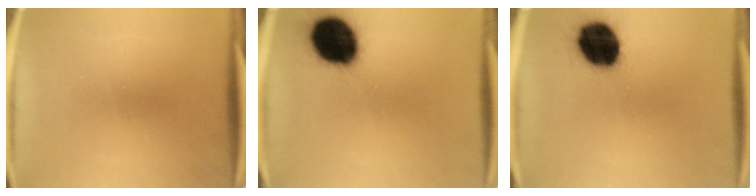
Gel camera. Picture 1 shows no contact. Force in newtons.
{"total": 19.3}
{"total": 16.8}